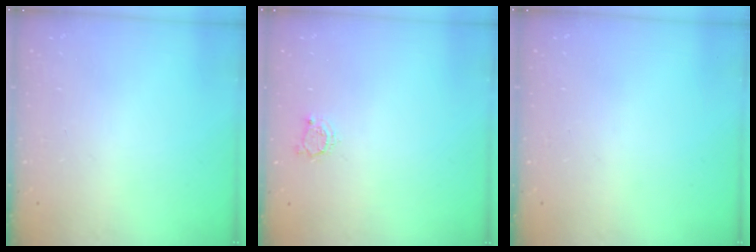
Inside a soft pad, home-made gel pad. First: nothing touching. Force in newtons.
{"total": 3.1, "press": 3.1, "slide": 0.4}
{"total": 0.0}